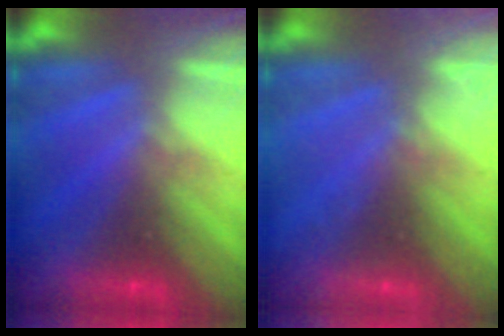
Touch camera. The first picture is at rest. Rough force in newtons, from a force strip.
{"total": 2.3}